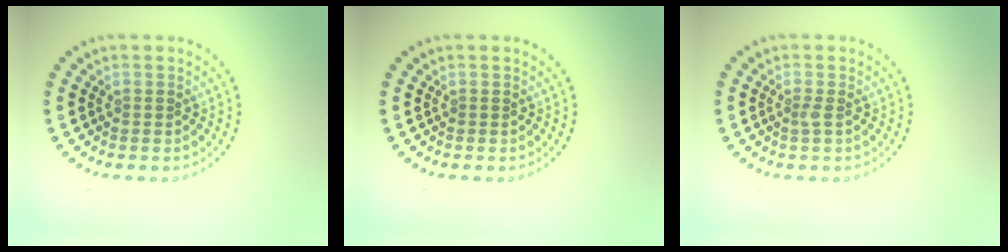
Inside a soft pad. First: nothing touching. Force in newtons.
{"total": 0.0}
{"total": 0.6, "press": 0.5, "slide": 0.3}